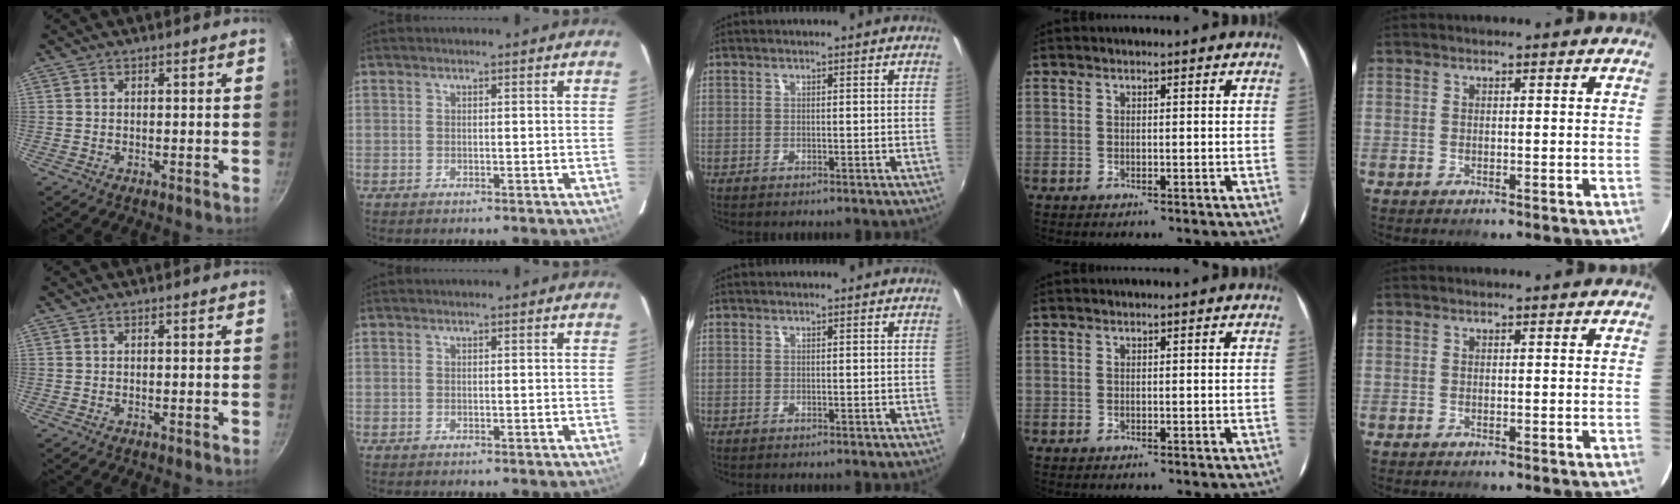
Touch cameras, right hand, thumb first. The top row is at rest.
{}